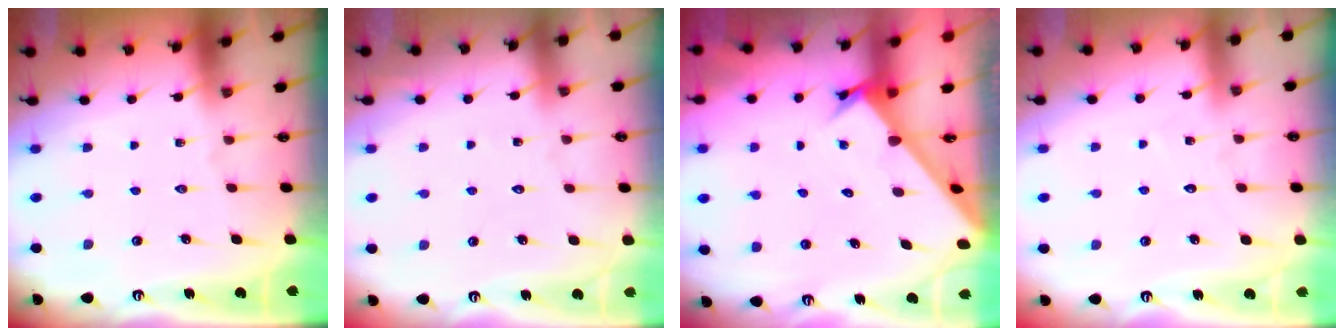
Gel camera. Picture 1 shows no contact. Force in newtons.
{"total": 4.5, "press": 4.4, "slide": 0.5}
{"total": 2.8, "press": 2.7, "slide": 0.3}
{"total": 3.7, "press": 3.7, "slide": 0.2}